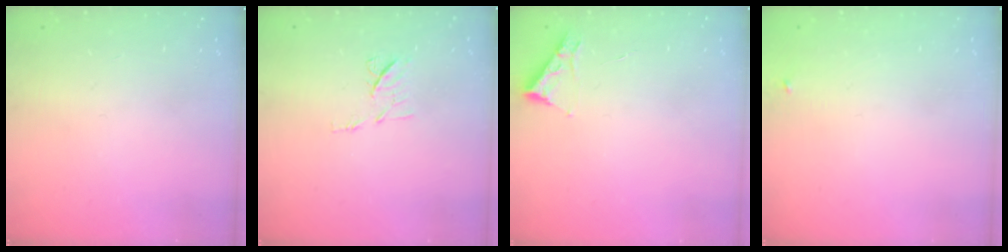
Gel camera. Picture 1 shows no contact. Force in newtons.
{"total": 7.2, "press": 7.0, "slide": 1.4}
{"total": 3.3, "press": 3.3, "slide": 0.5}
{"total": 2.3, "press": 2.3, "slide": 0.2}